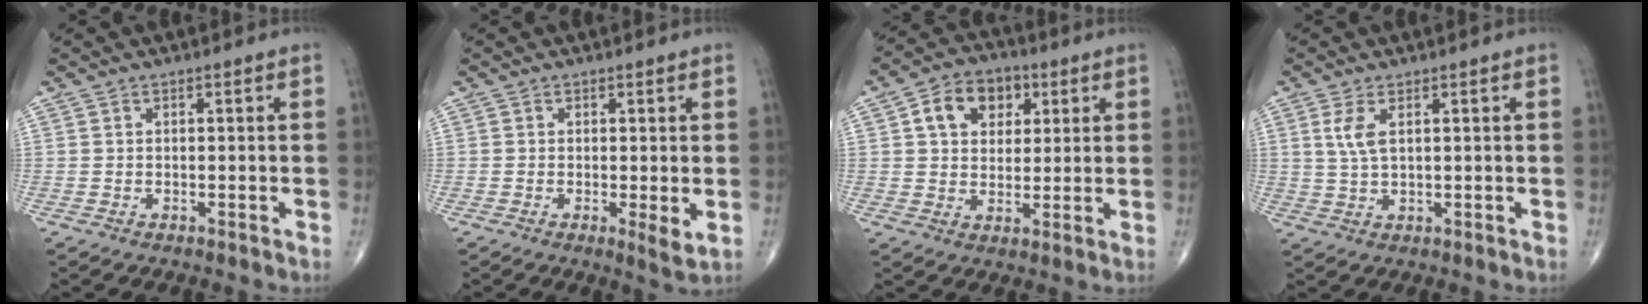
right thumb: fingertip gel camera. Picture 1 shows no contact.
{"total": 3.0, "force": [-0.2, 0.7, 2.9], "torque": [-0.049, -0.013, -0.008]}
{"total": 10.2, "force": [3.5, 7.5, 6.0], "torque": [-0.065, 0.000, 0.052]}
{"total": 4.0, "force": [1.4, 1.6, 3.4], "torque": [-0.078, -0.001, 0.035]}